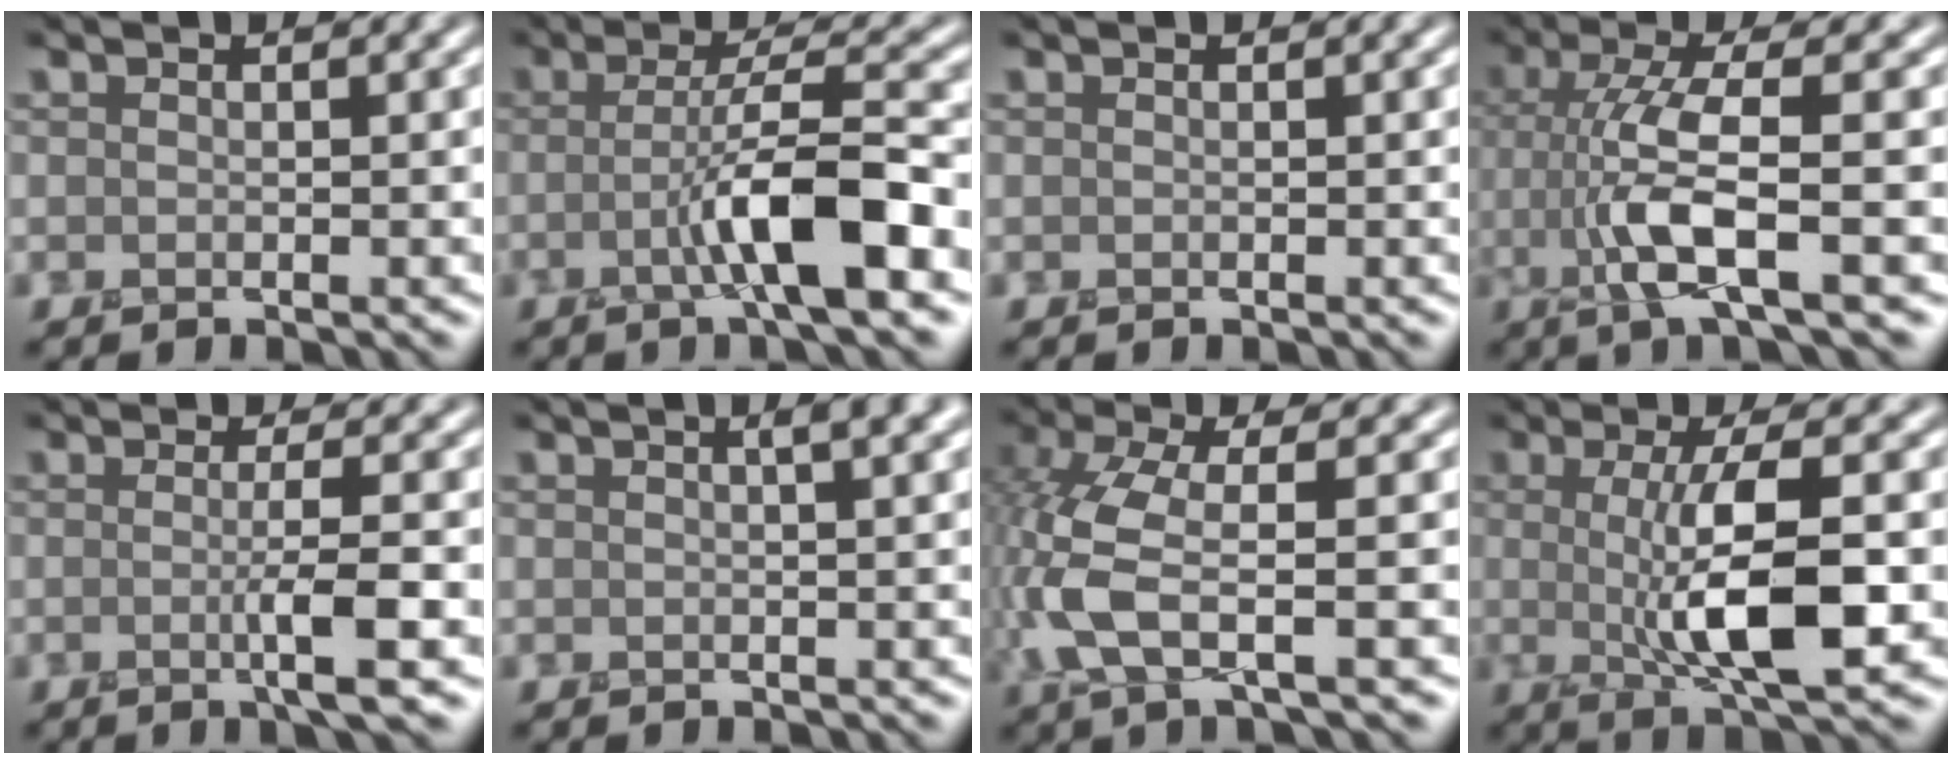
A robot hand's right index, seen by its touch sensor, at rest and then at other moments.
{"total": 6.2, "force": [-1.7, 0.6, 5.9], "torque": [-0.099, 0.019, -0.037]}
{"total": 0.0}
{"total": 6.2, "force": [-1.5, 0.8, 6.0], "torque": [-0.131, 0.008, -0.033]}
{"total": 3.1, "force": [-0.5, 0.1, 3.1], "torque": [-0.056, -0.002, -0.012]}
{"total": 1.9, "force": [0.7, 0.1, 1.7], "torque": [-0.021, 0.006, 0.009]}
{"total": 6.6, "force": [-2.0, 1.9, 6.0], "torque": [-0.157, 0.002, -0.051]}
{"total": 7.1, "force": [-0.1, 1.5, 6.9], "torque": [-0.121, -0.003, 0.001]}